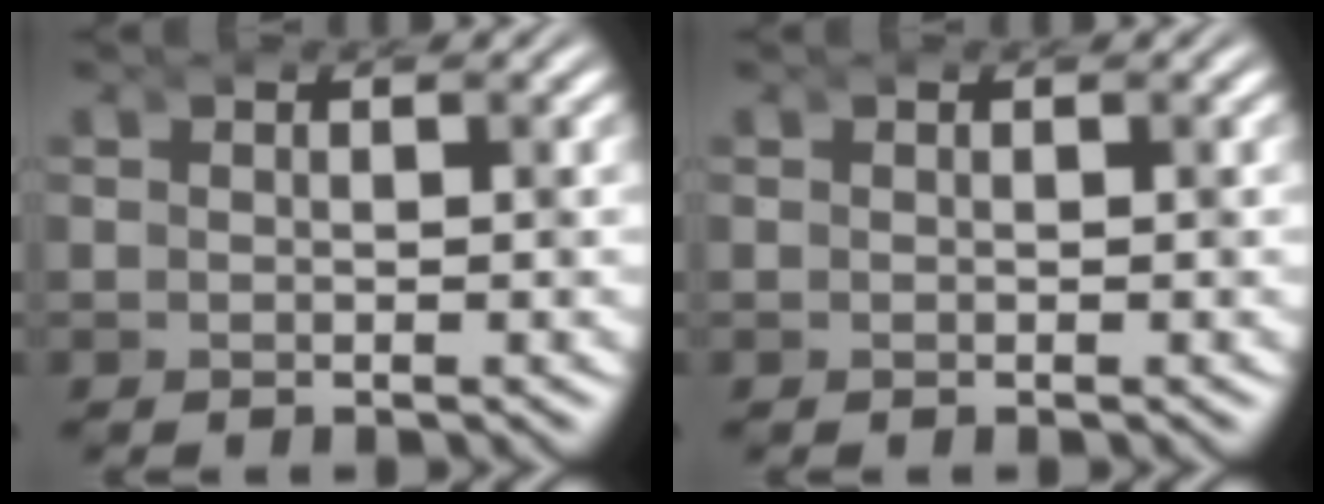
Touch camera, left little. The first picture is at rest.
{"total": 0.0}